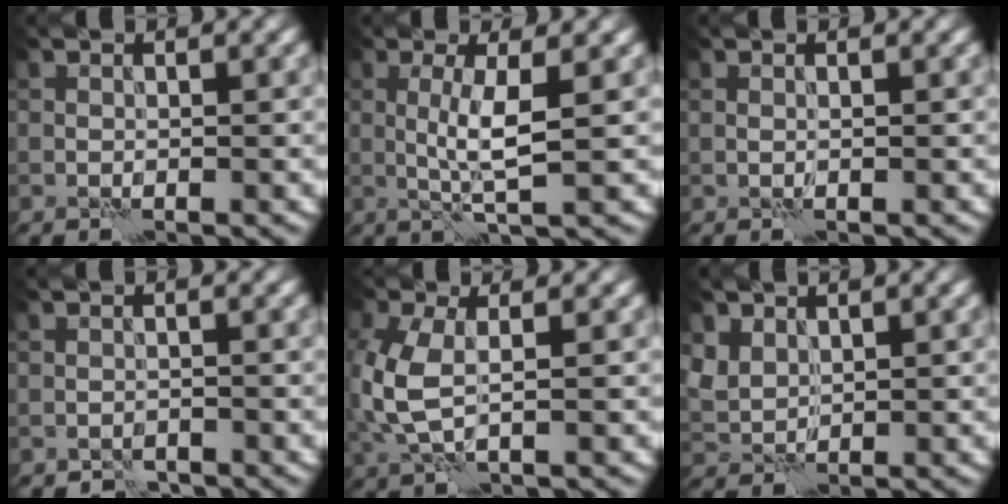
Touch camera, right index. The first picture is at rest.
{"total": 3.7, "force": [0.2, 0.5, 3.7], "torque": [-0.076, 0.003, 0.006]}
{"total": 0.0}
{"total": 1.5, "force": [-1.3, 0.7, 0.2], "torque": [0.003, 0.002, -0.023]}
{"total": 5.4, "force": [0.3, 2.9, 4.5], "torque": [-0.135, 0.001, 0.006]}
{"total": 2.8, "force": [1.5, 2.0, 1.1], "torque": [-0.035, 0.000, 0.033]}